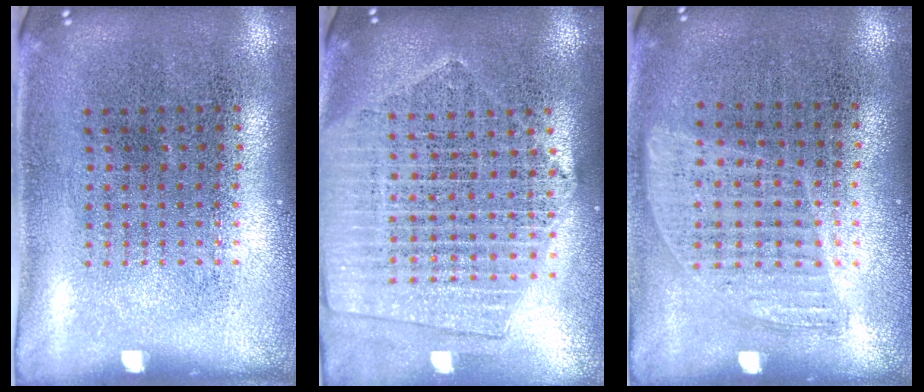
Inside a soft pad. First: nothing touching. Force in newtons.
{"total": 1.9, "press": 1.8, "slide": 0.8}
{"total": 0.8, "press": 0.8, "slide": 0.3}